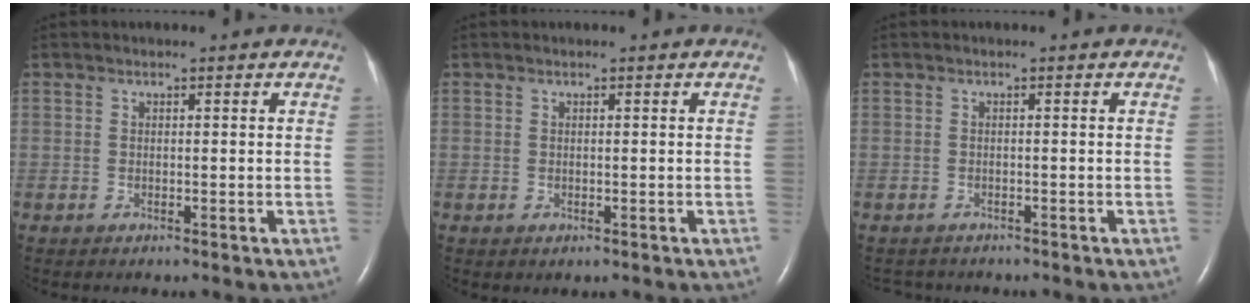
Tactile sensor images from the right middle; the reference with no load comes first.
{"total": 0.0}
{"total": 1.7, "force": [-1.6, 0.7, 0.0], "torque": [-0.003, -0.004, -0.021]}